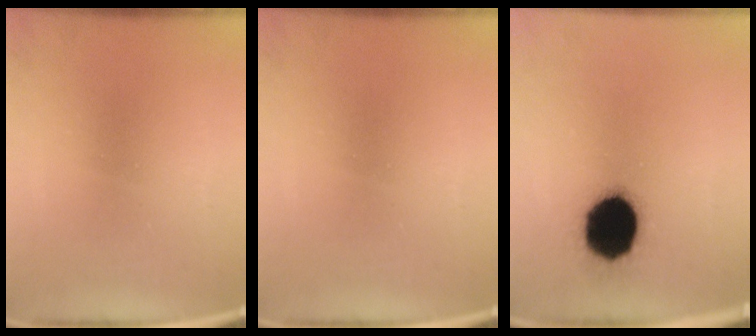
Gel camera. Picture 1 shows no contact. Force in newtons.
{"total": 0.0}
{"total": 17.9}